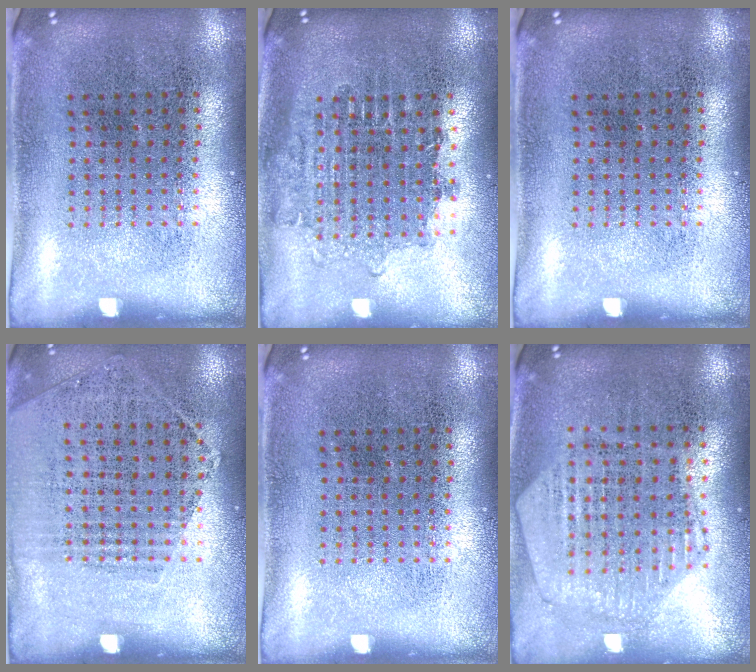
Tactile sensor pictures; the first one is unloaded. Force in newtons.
{"total": 1.7, "press": 1.4, "slide": 1.0}
{"total": 0.0}
{"total": 1.2, "press": 1.0, "slide": 0.6}
{"total": 0.0}
{"total": 1.1, "press": 1.1, "slide": 0.2}